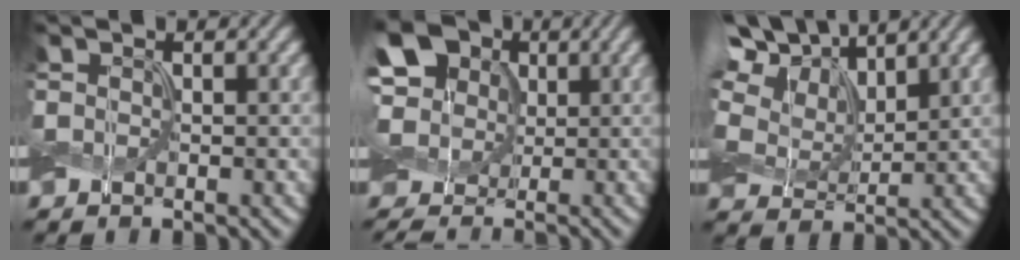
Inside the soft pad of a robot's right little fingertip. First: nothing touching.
{"total": 11.4, "force": [2.7, 9.5, 5.6], "torque": [-0.139, 0.031, 0.018]}
{"total": 10.8, "force": [5.3, 6.0, 7.4], "torque": [-0.179, 0.037, 0.085]}